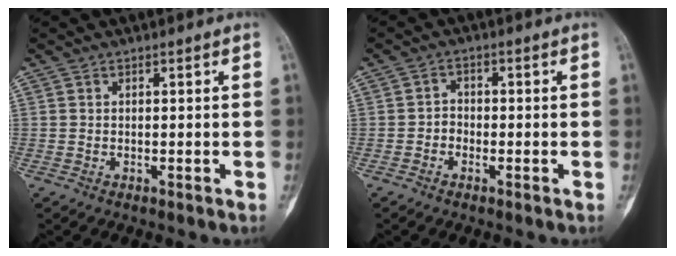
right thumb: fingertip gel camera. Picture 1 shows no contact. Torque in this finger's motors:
{"motor_torque": [2.47, 2.54, -0.26, -0.38, 0.02]}